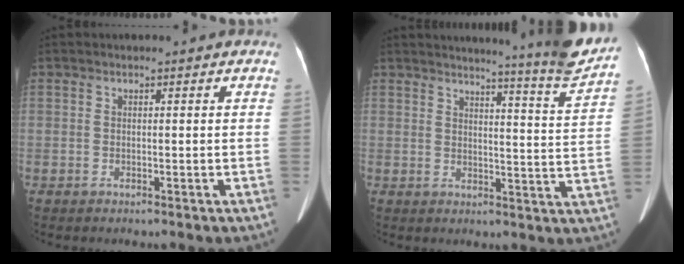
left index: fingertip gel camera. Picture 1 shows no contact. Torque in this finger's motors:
{"motor_torque": [-0.66, -1.27, 0.07, 0.08]}